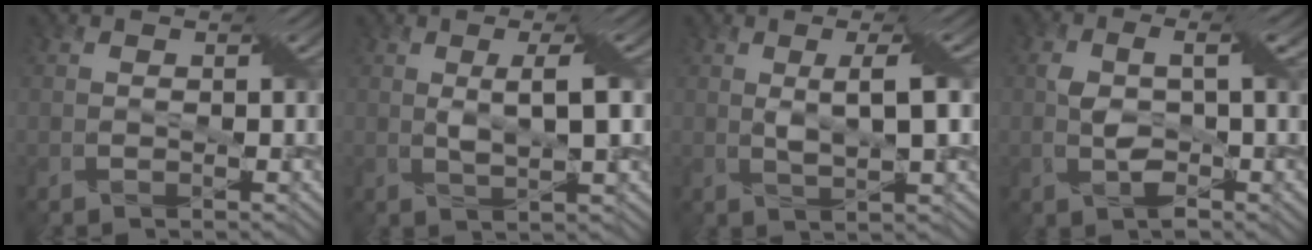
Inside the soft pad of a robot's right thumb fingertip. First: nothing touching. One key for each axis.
{"total": 3.0, "fx": 1.1, "fy": -0.1, "fz": 2.8, "tx": -0.053, "ty": 0.005, "tz": 0.022}
{"total": 3.4, "fx": 1.2, "fy": 0.0, "fz": 3.1, "tx": -0.058, "ty": 0.005, "tz": 0.024}
{"total": 4.7, "fx": -0.2, "fy": 1.6, "fz": 4.4, "tx": -0.083, "ty": 0.003, "tz": -0.005}